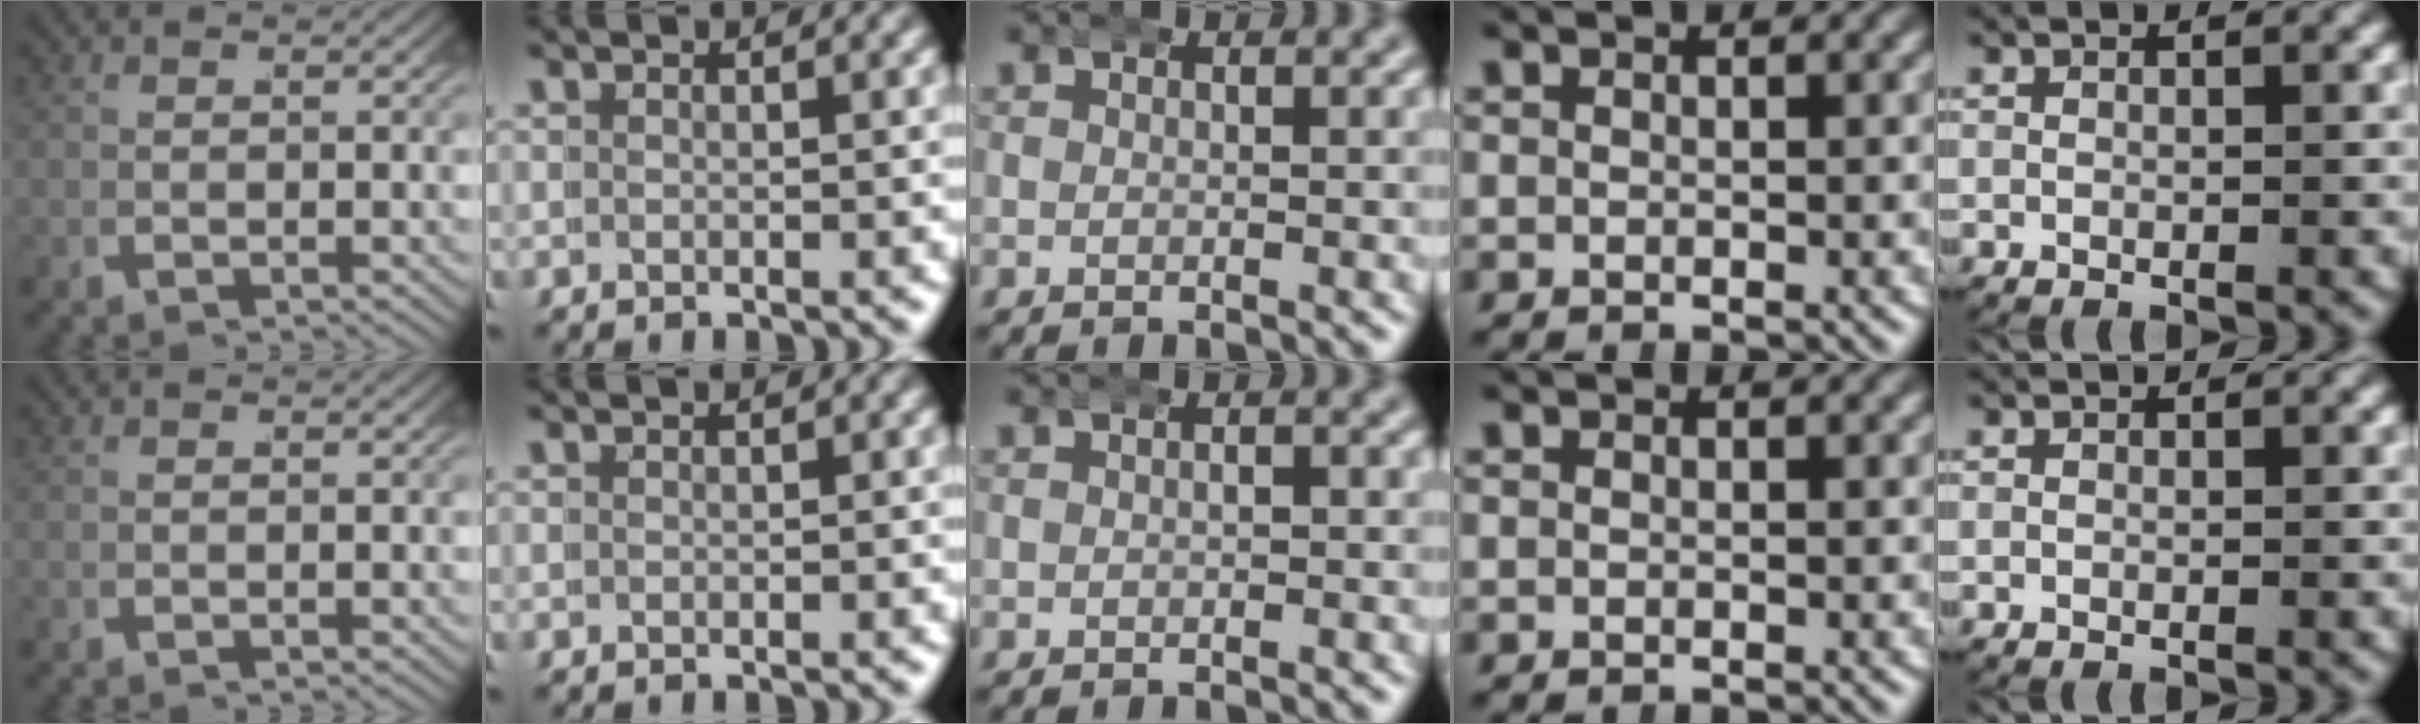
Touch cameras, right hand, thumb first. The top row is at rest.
{"middle": {"total": 0.9, "force": [0.0, 0.6, 0.7], "torque": [-0.005, 0.001, -0.002]}}